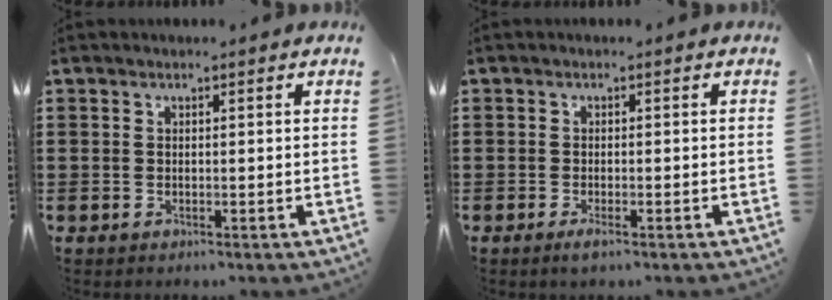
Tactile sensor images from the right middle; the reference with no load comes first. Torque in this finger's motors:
{"motor_torque": [1.84, 0.30, 0.39, 0.10]}